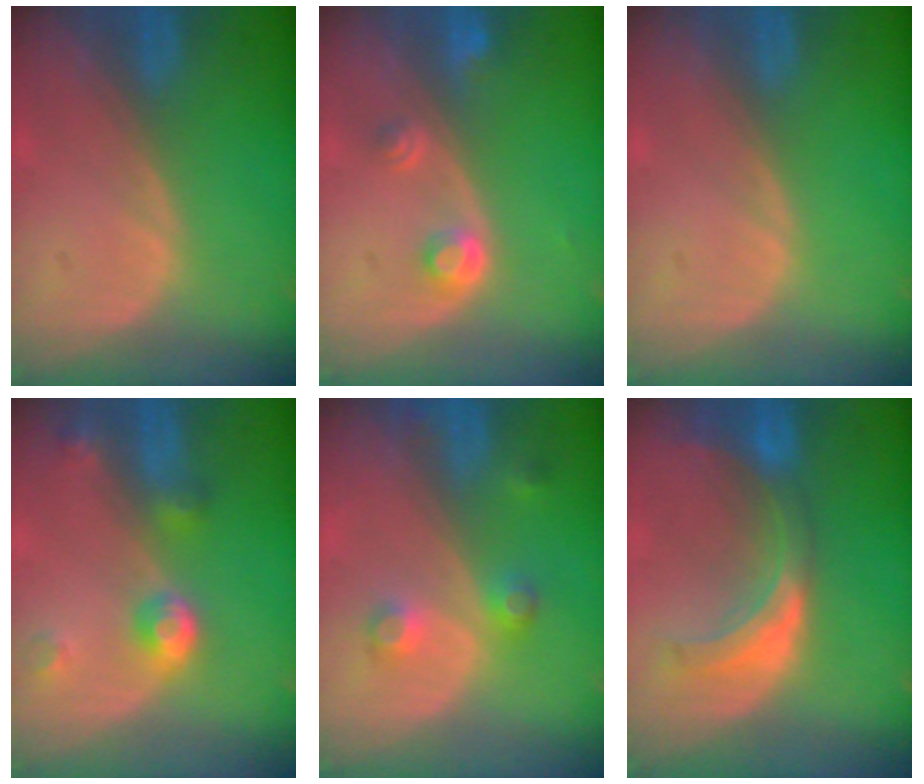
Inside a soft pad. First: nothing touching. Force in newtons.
{"total": 3.0, "press": 2.8, "slide": 0.9}
{"total": 0.0}
{"total": 4.8, "press": 4.4, "slide": 2.0}
{"total": 3.8, "press": 3.5, "slide": 1.6}
{"total": 7.6, "press": 6.9, "slide": 3.2}